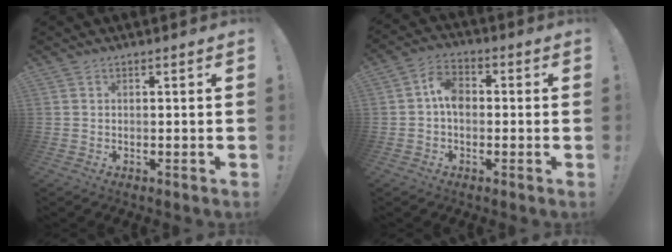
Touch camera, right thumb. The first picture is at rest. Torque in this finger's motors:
{"motor_torque": [0.05, -0.09, 0.63, -0.32, 0.03]}